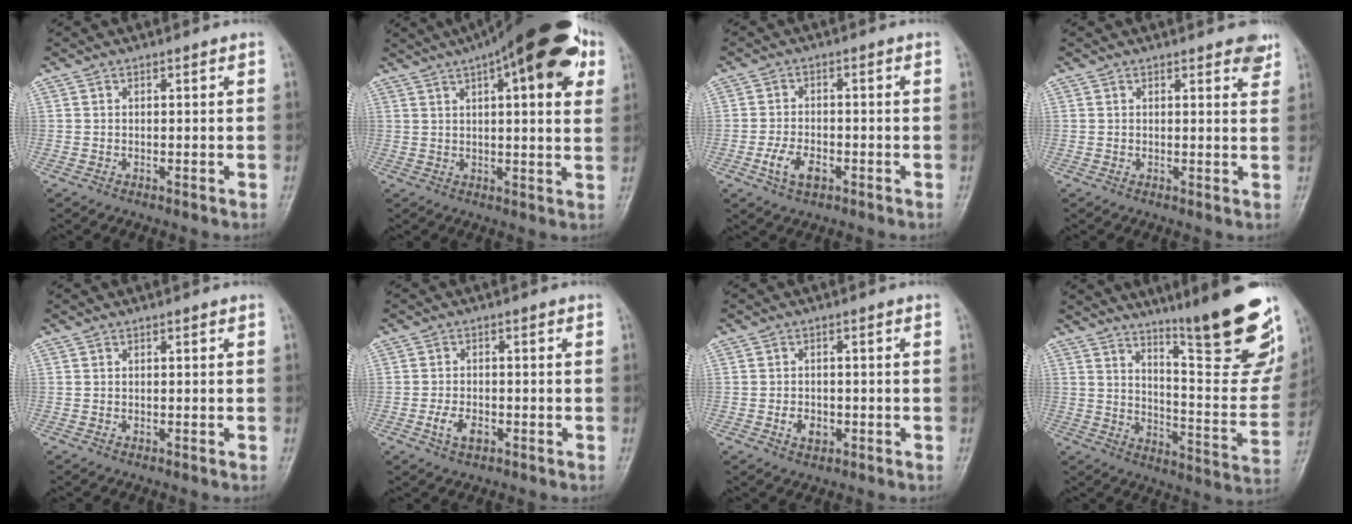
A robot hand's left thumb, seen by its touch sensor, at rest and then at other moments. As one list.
[{"total": 21.1, "force": [9.6, 6.7, 17.5], "torque": [-0.236, 0.009, 0.131]}, {"total": 5.4, "force": [-2.4, 3.0, 3.8], "torque": [-0.070, 0.011, -0.044]}, {"total": 3.4, "force": [2.3, 1.2, 2.2], "torque": [-0.010, -0.010, 0.023]}, {"total": 0.8, "force": [0.0, 0.4, 0.6], "torque": [-0.008, 0.010, 0.002]}, {"total": 4.1, "force": [-1.7, 2.4, 2.9], "torque": [-0.053, 0.008, -0.030]}, {"total": 3.5, "force": [-1.2, 2.6, 2.1], "torque": [-0.025, 0.007, -0.018]}, {"total": 23.3, "force": [16.2, 3.6, 16.3], "torque": [-0.198, -0.110, 0.236]}]